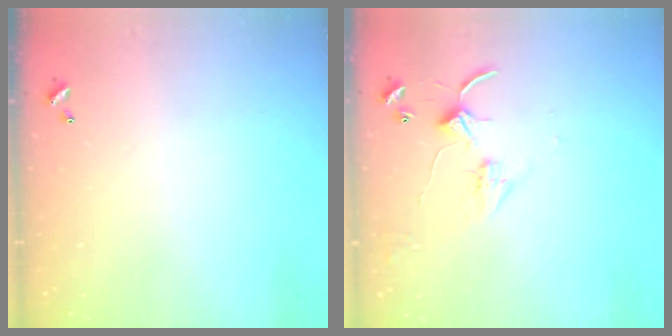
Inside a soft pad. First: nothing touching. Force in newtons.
{"total": 2.8, "press": 2.8, "slide": 0.4}